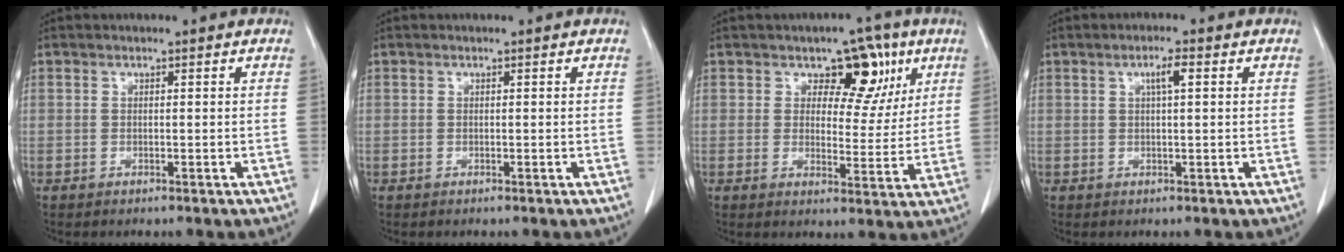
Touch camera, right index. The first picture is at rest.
{"total": 0.0}
{"total": 8.2, "force": [4.1, 5.0, 5.1], "torque": [-0.043, 0.009, 0.054]}
{"total": 2.5, "force": [0.8, 0.2, 2.4], "torque": [-0.041, 0.003, 0.014]}